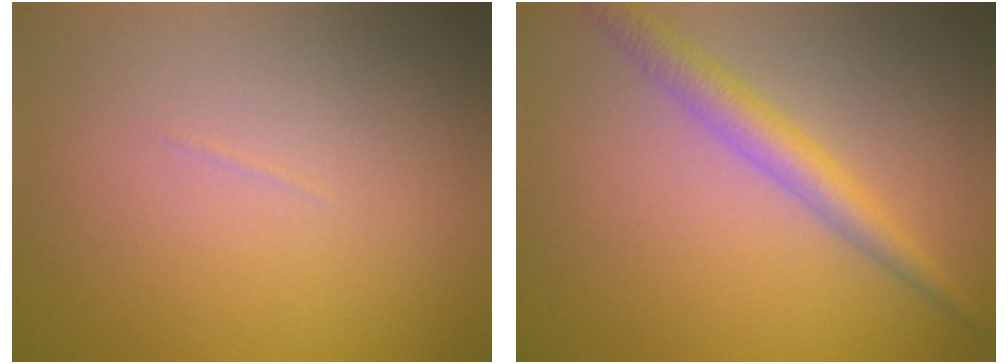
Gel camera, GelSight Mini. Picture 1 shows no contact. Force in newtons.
{"total": 3.0, "press": 3.0, "slide": 0.0}